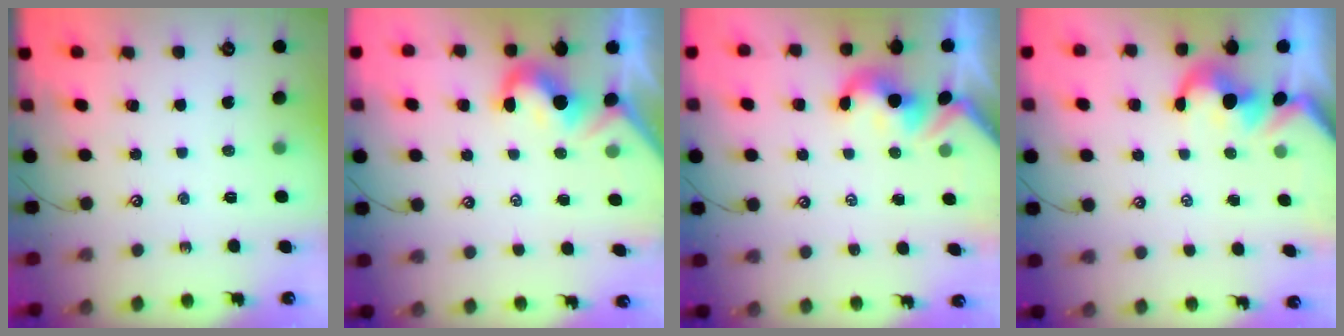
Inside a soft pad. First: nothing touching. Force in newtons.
{"total": 2.0, "press": 1.8, "slide": 0.9}
{"total": 1.6, "press": 1.5, "slide": 0.6}
{"total": 1.4, "press": 1.1, "slide": 0.8}